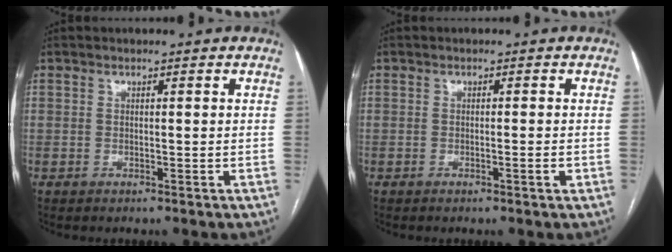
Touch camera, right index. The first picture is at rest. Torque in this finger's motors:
{"motor_torque": [0.15, 0.01, 0.10, 0.00]}